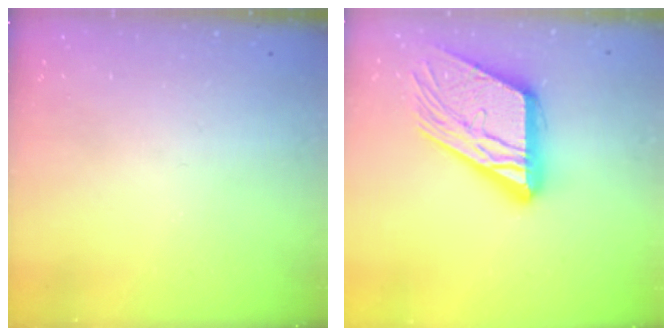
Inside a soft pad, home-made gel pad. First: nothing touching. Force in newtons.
{"total": 20.3, "press": 20.2, "slide": 2.2}